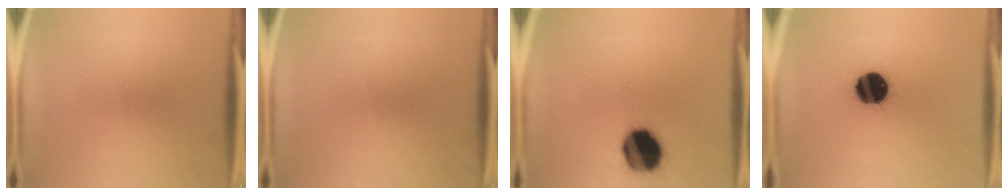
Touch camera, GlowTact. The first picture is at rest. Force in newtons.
{"total": 0.0}
{"total": 15.6}
{"total": 14.9}